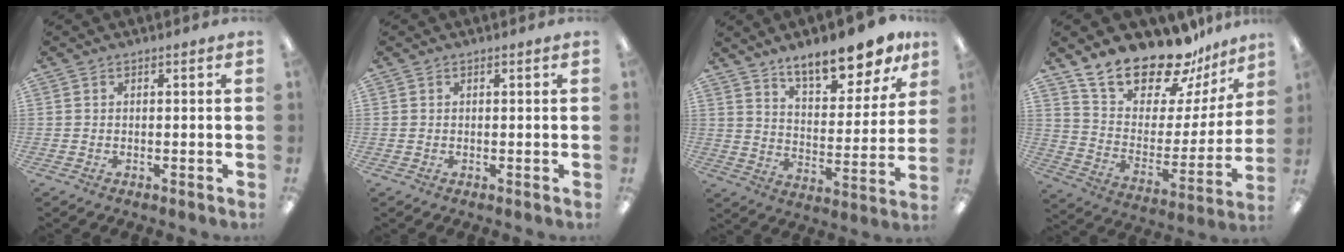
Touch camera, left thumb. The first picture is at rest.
{"total": 0.0}
{"total": 13.7, "force": [11.5, 4.2, 6.1], "torque": [-0.084, -0.080, 0.199]}
{"total": 20.1, "force": [17.6, 6.8, 7.0], "torque": [-0.129, -0.133, 0.311]}